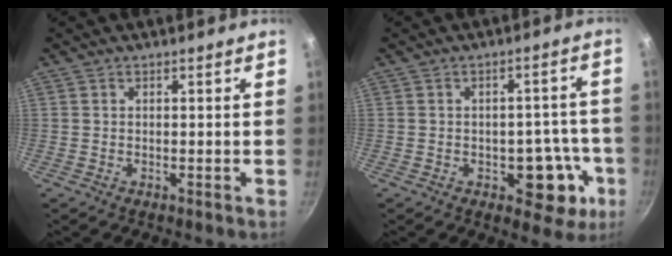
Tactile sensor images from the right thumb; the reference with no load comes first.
{"total": 10.3, "force": [-3.5, 6.3, 7.4], "torque": [-0.033, 0.026, -0.040]}